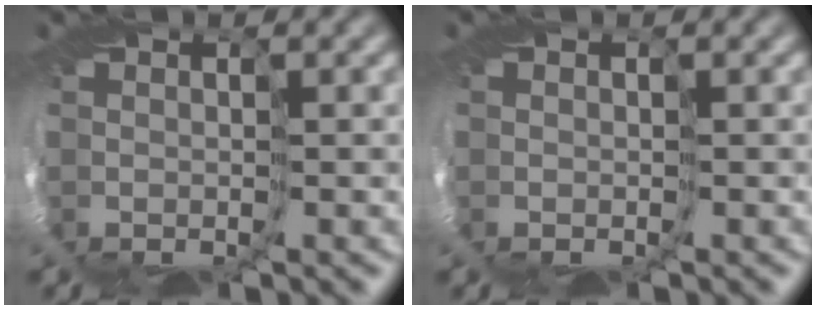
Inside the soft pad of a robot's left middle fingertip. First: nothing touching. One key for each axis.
{"total": 1.9, "fx": -0.3, "fy": 1.8, "fz": 0.5, "tx": -0.001, "ty": -0.009, "tz": 0.005}